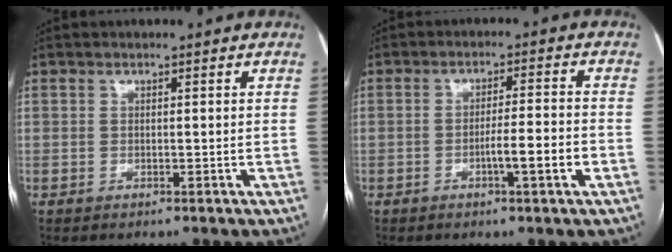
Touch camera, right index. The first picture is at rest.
{"total": 5.4, "force": [-2.0, -0.1, 5.0], "torque": [-0.077, 0.000, -0.031]}